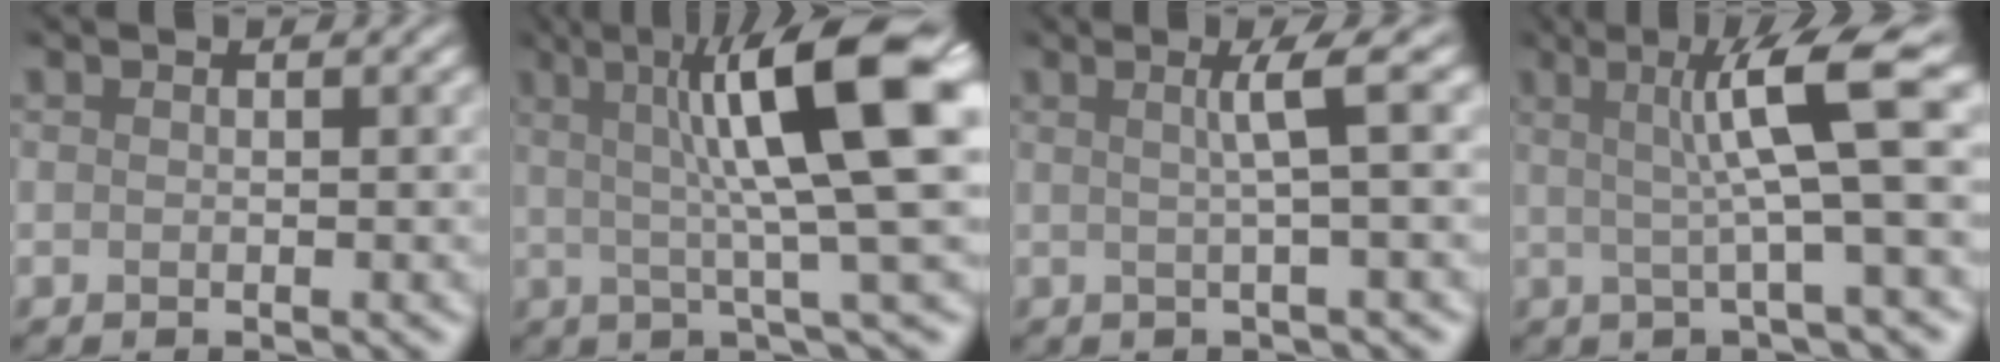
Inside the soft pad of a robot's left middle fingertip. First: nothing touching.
{"total": 10.7, "force": [3.0, 1.6, 10.1], "torque": [-0.132, 0.019, 0.056]}
{"total": 2.3, "force": [0.5, -0.4, 2.2], "torque": [-0.041, 0.005, 0.014]}
{"total": 6.0, "force": [1.3, 0.3, 5.8], "torque": [-0.100, 0.017, 0.028]}